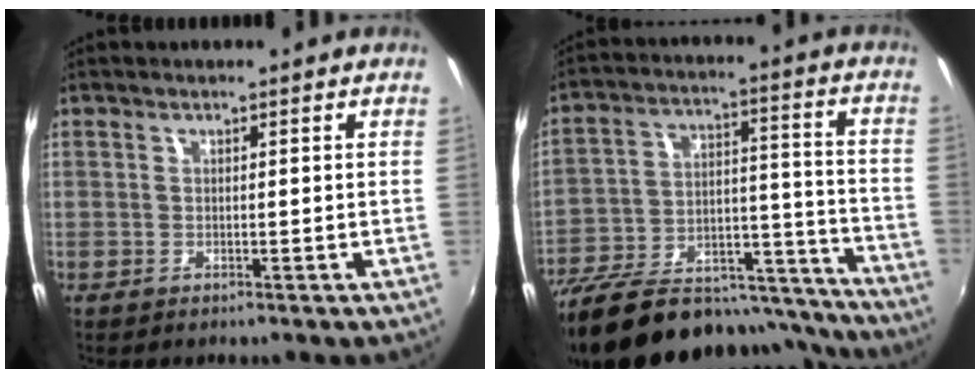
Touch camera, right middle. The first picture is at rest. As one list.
[{"total": 29.3, "force": [-22.8, 11.7, 14.1], "torque": [-0.260, 0.020, -0.318]}]